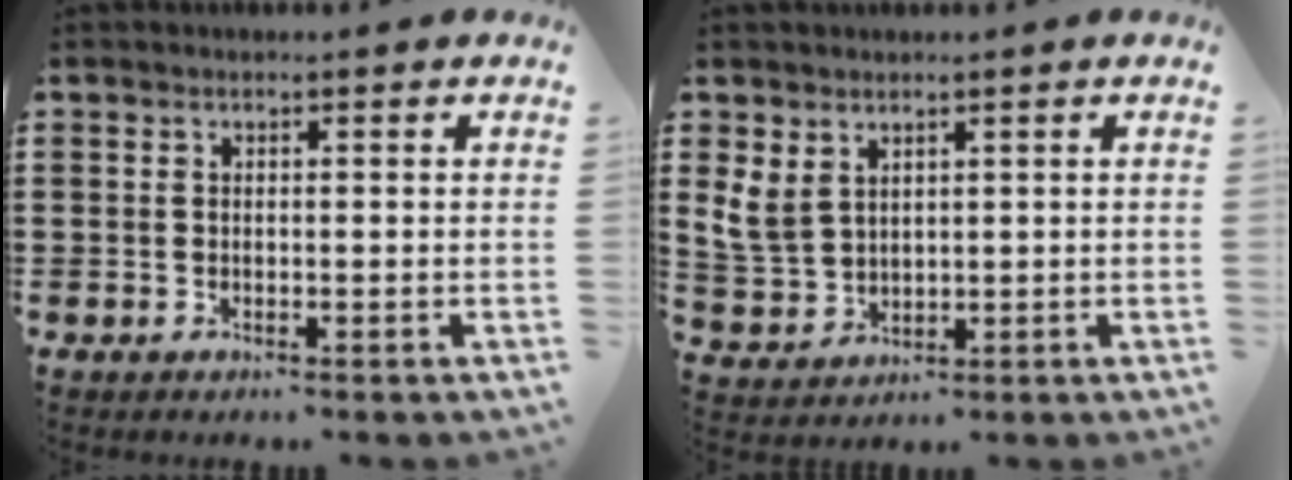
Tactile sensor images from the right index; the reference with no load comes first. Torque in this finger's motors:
{"motor_torque": [0.49, 0.44, 0.37, 0.07]}